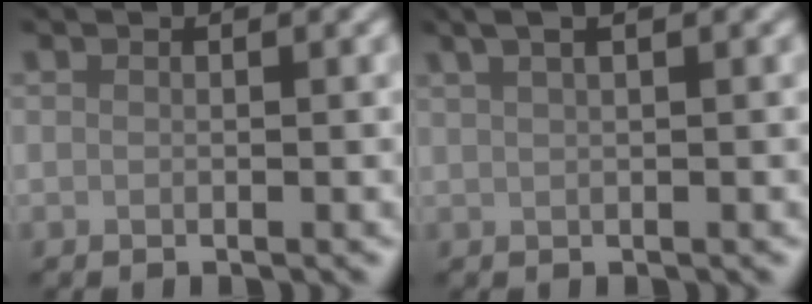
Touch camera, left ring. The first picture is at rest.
{"total": 3.7, "force": [2.3, 1.5, 2.5], "torque": [-0.027, 0.013, 0.018]}